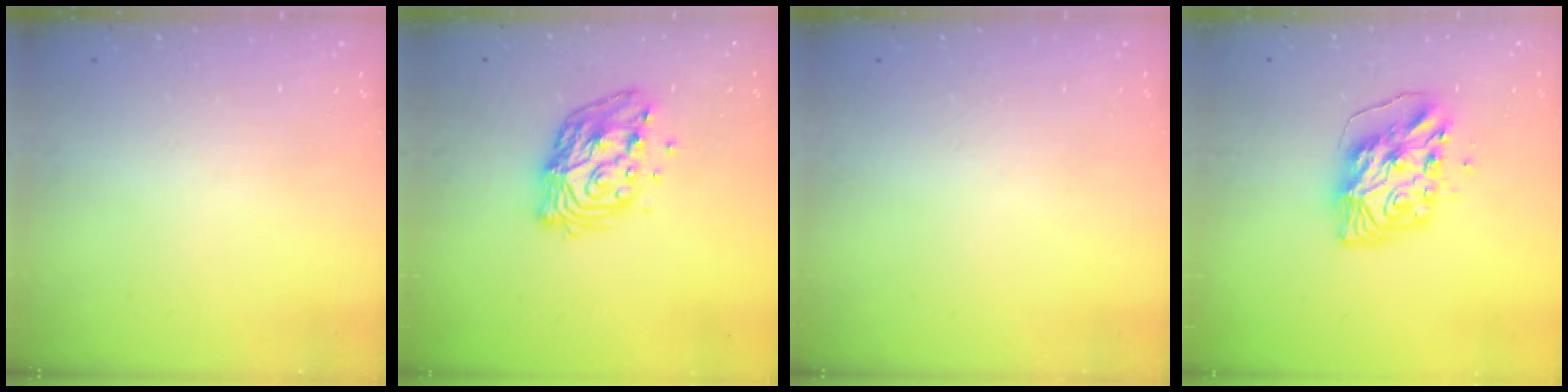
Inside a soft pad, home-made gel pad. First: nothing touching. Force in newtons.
{"total": 13.7, "press": 13.7, "slide": 1.2}
{"total": 0.0}
{"total": 9.7, "press": 9.6, "slide": 1.3}